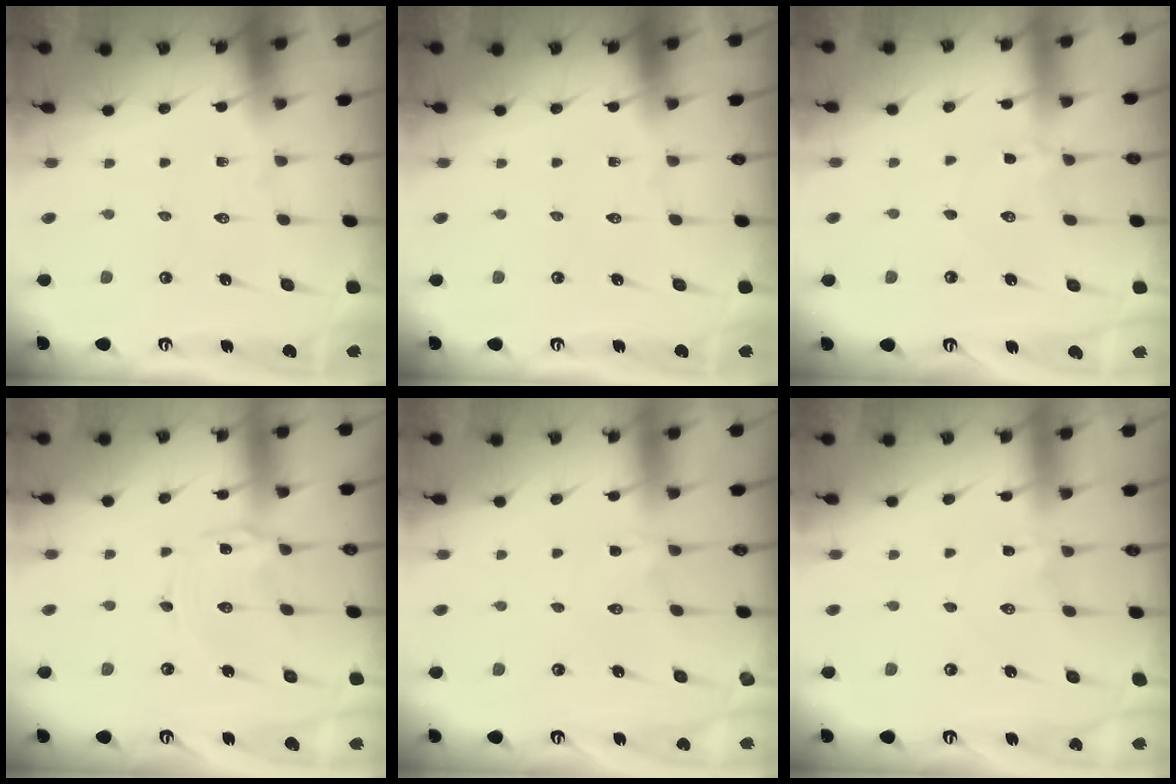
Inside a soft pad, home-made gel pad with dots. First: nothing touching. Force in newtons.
{"total": 0.0}
{"total": 2.2, "press": 2.1, "slide": 0.3}
{"total": 0.0}
{"total": 0.6, "press": 0.5, "slide": 0.3}
{"total": 1.9, "press": 1.9, "slide": 0.2}